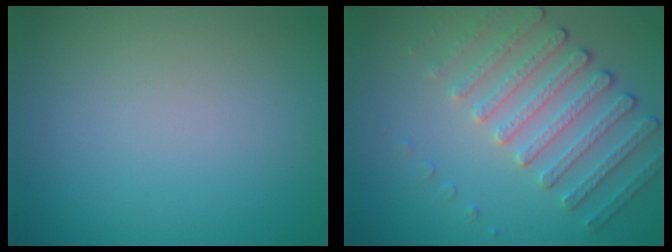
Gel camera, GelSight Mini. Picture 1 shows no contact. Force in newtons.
{"total": 4.4, "press": 3.7, "slide": 2.4}